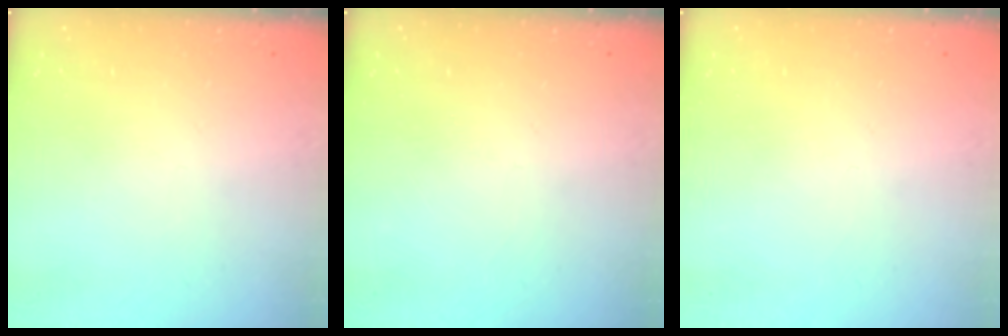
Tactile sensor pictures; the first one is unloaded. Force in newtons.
{"total": 0.0}
{"total": 0.0}